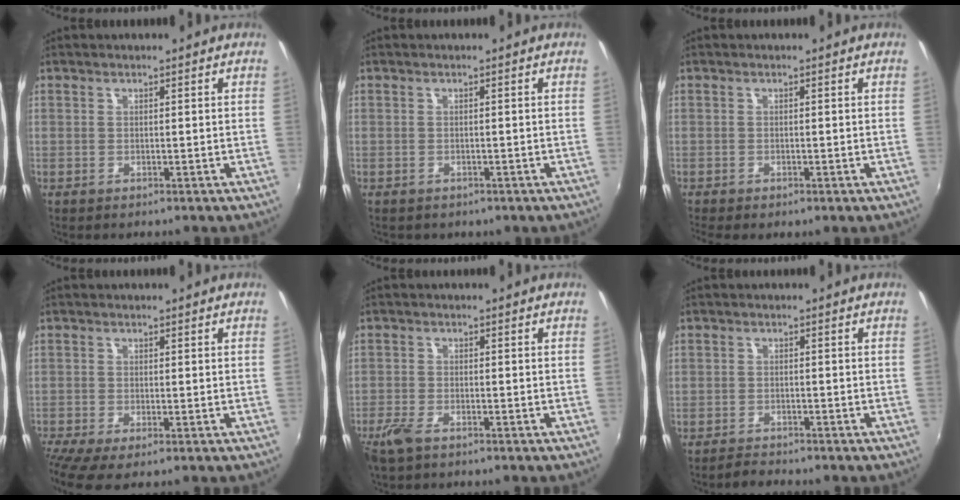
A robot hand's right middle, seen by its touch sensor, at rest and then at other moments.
{"total": 1.9, "force": [-1.2, 1.2, 0.8], "torque": [-0.017, -0.006, -0.011]}
{"total": 2.2, "force": [-1.4, 0.7, 1.5], "torque": [-0.028, -0.012, -0.018]}
{"total": 3.9, "force": [-2.4, 0.4, 3.1], "torque": [-0.073, -0.018, -0.044]}
{"total": 4.0, "force": [-2.8, 1.4, 2.4], "torque": [-0.067, -0.009, -0.056]}
{"total": 2.0, "force": [-1.9, 0.6, -0.1], "torque": [-0.008, 0.002, -0.037]}